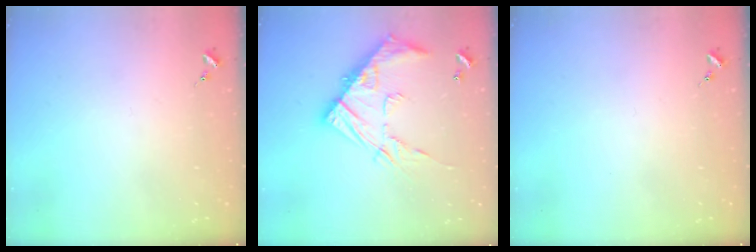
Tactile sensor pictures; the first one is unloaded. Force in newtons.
{"total": 17.3, "press": 17.3, "slide": 1.4}
{"total": 0.0}